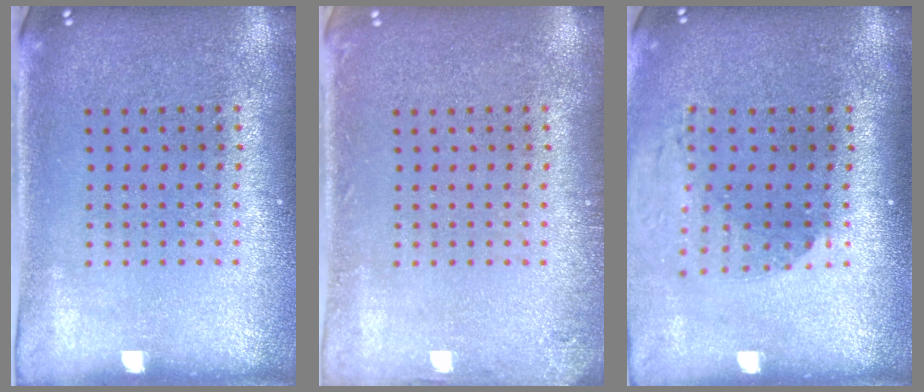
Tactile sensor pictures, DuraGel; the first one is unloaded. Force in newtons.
{"total": 1.1, "press": 1.1, "slide": 0.1}
{"total": 1.5, "press": 1.4, "slide": 0.6}